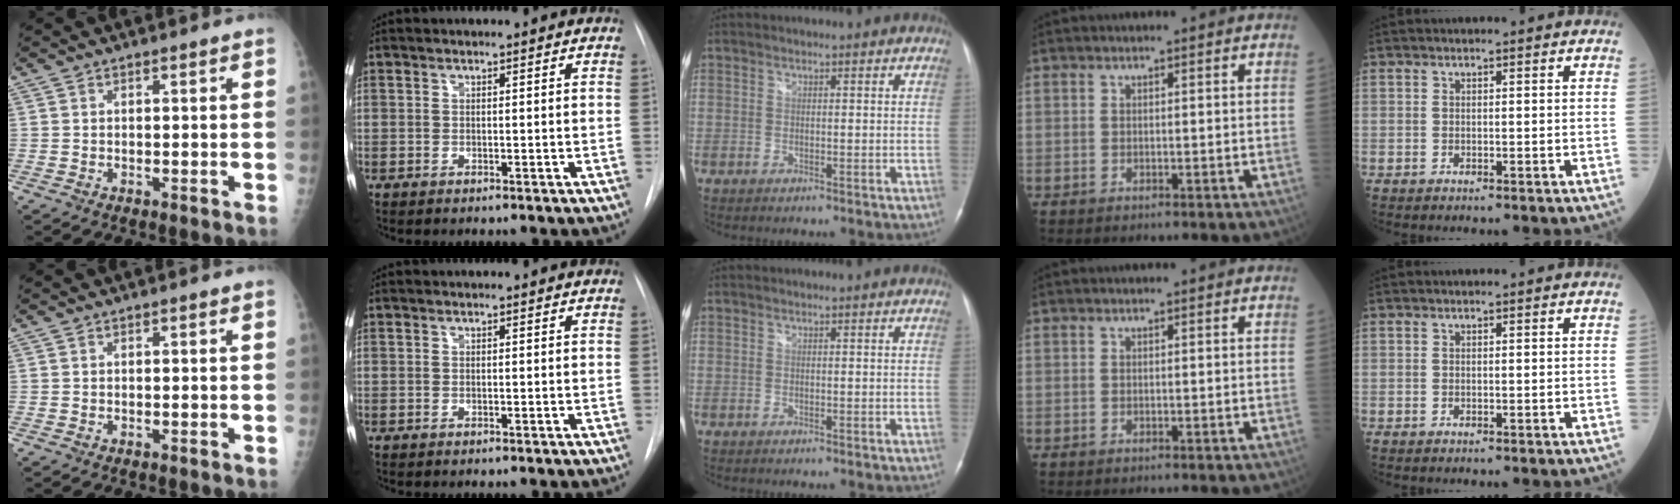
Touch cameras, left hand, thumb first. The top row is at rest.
{}